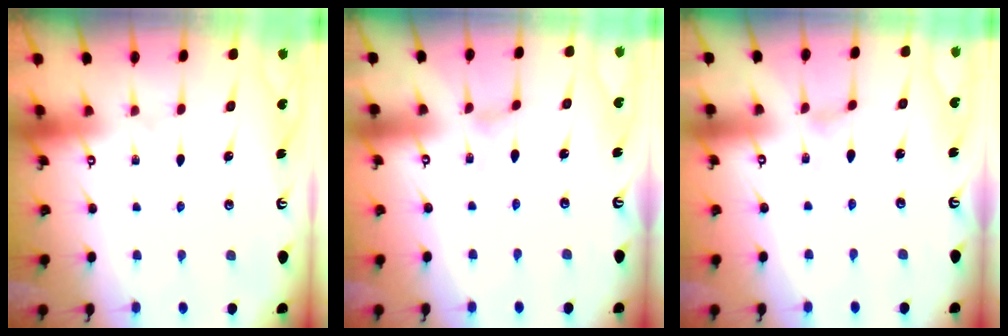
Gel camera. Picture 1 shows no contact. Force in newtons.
{"total": 0.0}
{"total": 0.0}